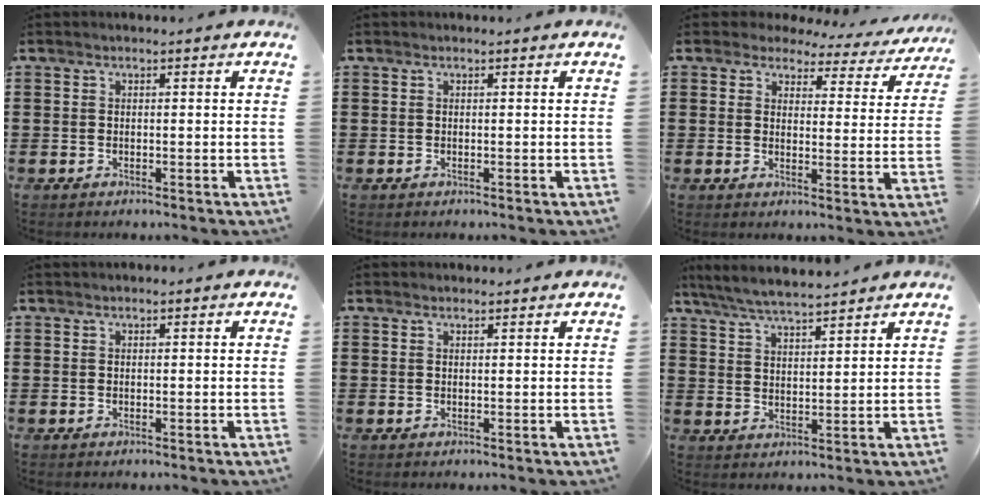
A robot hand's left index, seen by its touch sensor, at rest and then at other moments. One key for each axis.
{"total": 0.0}
{"total": 3.3, "fx": 2.8, "fy": 1.4, "fz": 1.1, "tx": -0.038, "ty": -0.012, "tz": 0.045}
{"total": 0.0}
{"total": 0.8, "fx": 0.8, "fy": 0.2, "fz": 0.1, "tx": -0.003, "ty": 0.000, "tz": 0.017}
{"total": 5.5, "fx": 5.2, "fy": 0.4, "fz": 1.9, "tx": -0.053, "ty": -0.016, "tz": 0.094}